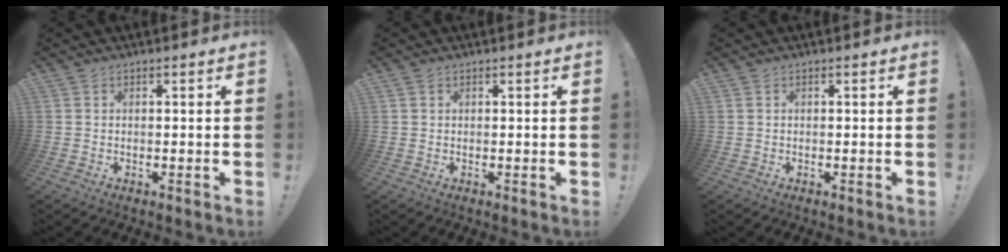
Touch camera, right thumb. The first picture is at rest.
{"total": 0.6, "force": [0.4, 0.4, 0.1], "torque": [-0.003, 0.000, 0.008]}
{"total": 0.0}